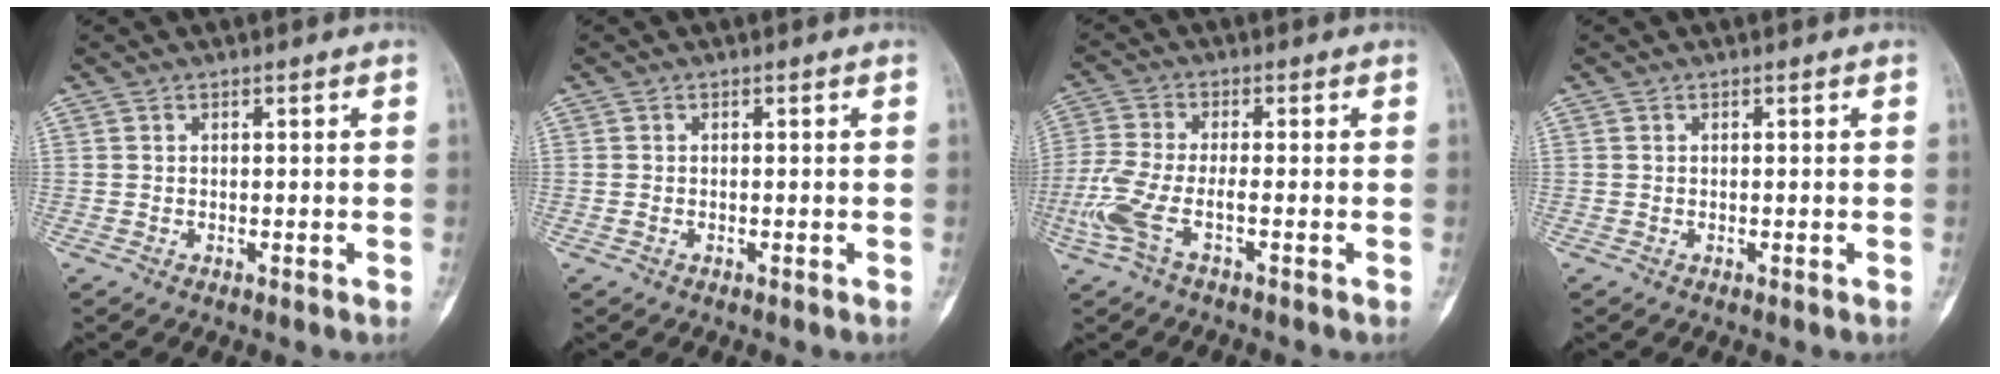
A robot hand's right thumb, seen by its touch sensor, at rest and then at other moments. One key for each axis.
{"total": 0.7, "fx": -0.3, "fy": 0.5, "fz": 0.5, "tx": -0.021, "ty": 0.005, "tz": -0.004}
{"total": 8.0, "fx": -3.3, "fy": 2.4, "fz": 6.9, "tx": -0.186, "ty": 0.010, "tz": -0.069}
{"total": 0.0}